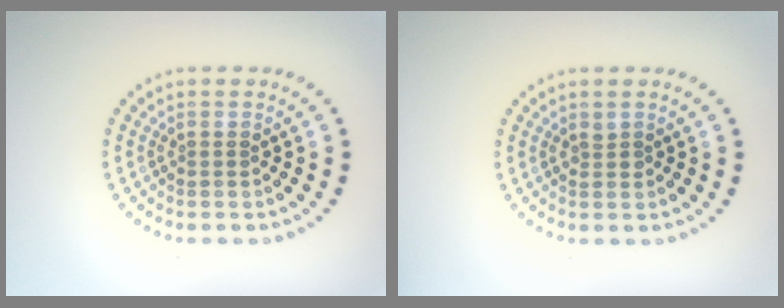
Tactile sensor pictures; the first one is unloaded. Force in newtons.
{"total": 0.5, "press": 0.5, "slide": 0.1}